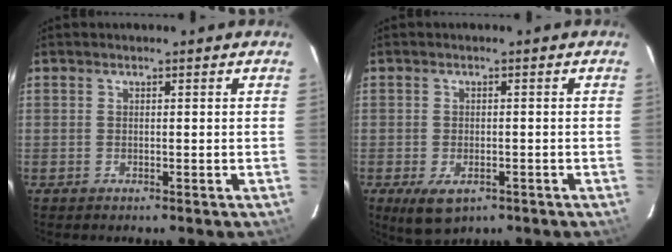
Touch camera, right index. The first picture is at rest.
{"total": 5.7, "force": [-2.9, 3.2, 3.7], "torque": [-0.076, -0.022, -0.042]}